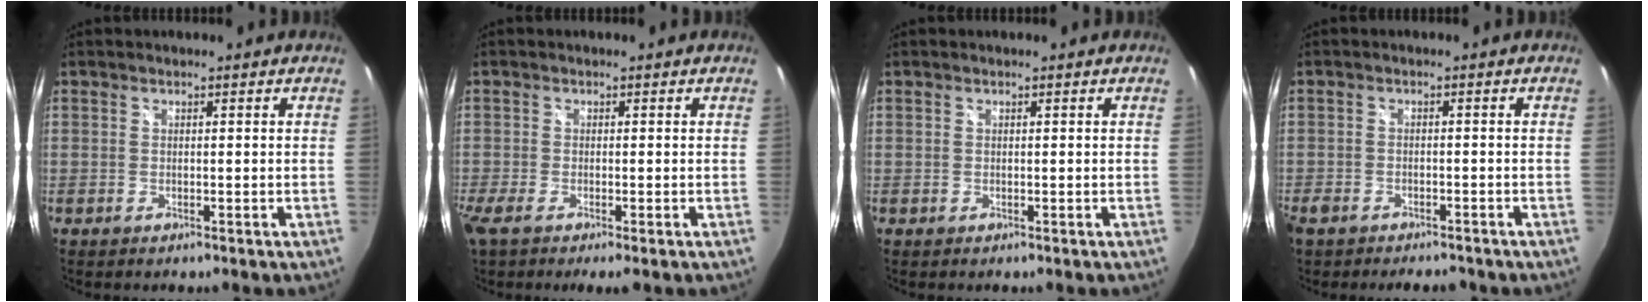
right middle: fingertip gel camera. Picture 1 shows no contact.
{"total": 3.3, "force": [-2.1, 0.0, 2.6], "torque": [-0.054, -0.016, -0.039]}
{"total": 0.0}
{"total": 6.6, "force": [-5.3, 3.0, 2.6], "torque": [-0.074, -0.014, -0.086]}